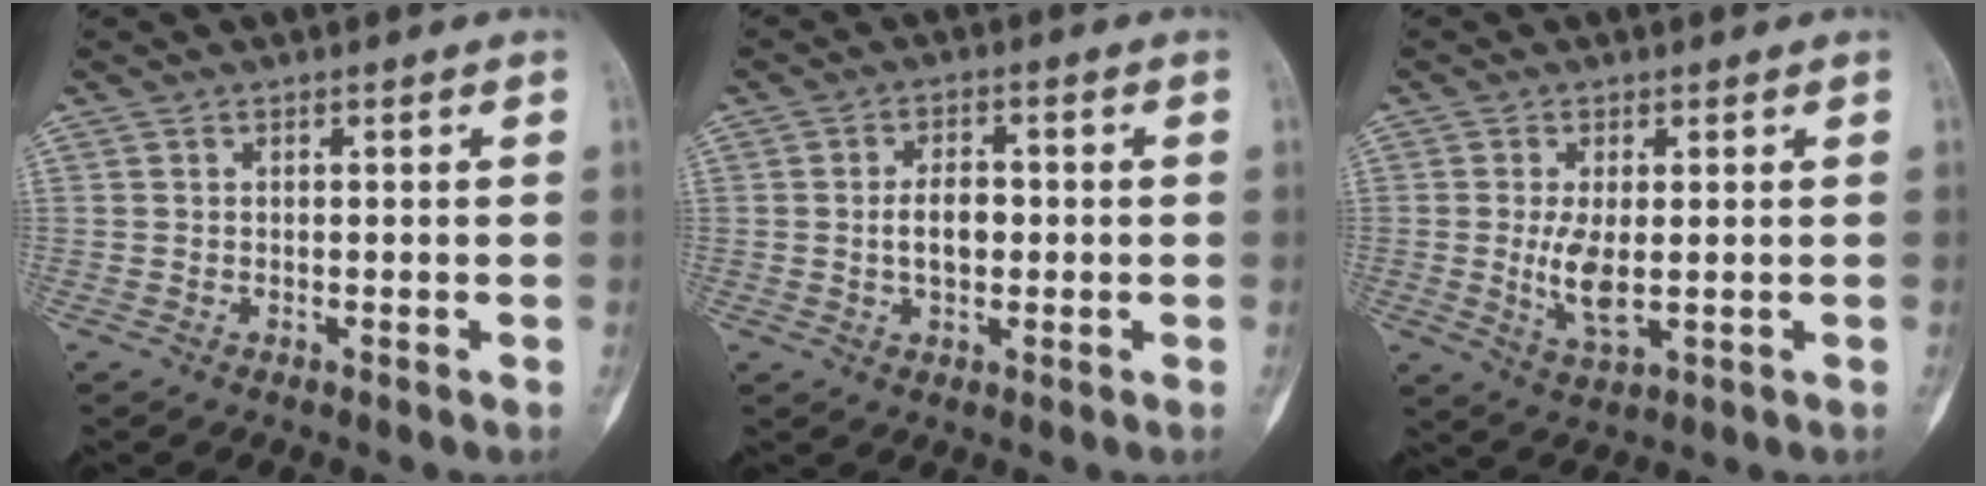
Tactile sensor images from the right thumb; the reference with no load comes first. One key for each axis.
{"total": 5.1, "fx": -0.1, "fy": 3.0, "fz": 4.1, "tx": -0.063, "ty": 0.007, "tz": -0.004}
{"total": 5.8, "fx": -0.1, "fy": 2.3, "fz": 5.3, "tx": -0.105, "ty": -0.016, "tz": 0.005}